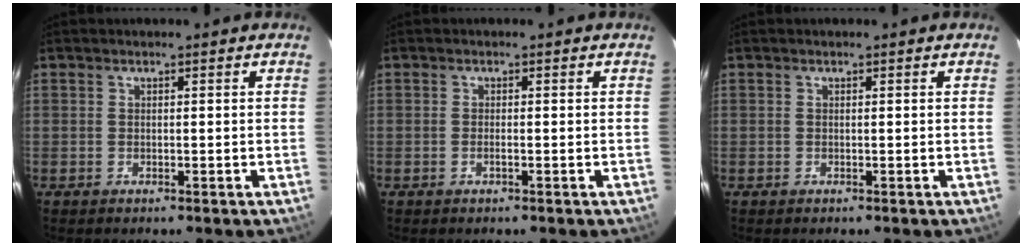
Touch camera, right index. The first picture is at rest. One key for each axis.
{"total": 0.7, "fx": -0.3, "fy": 0.1, "fz": 0.7, "tx": -0.016, "ty": 0.000, "tz": -0.004}
{"total": 0.0}